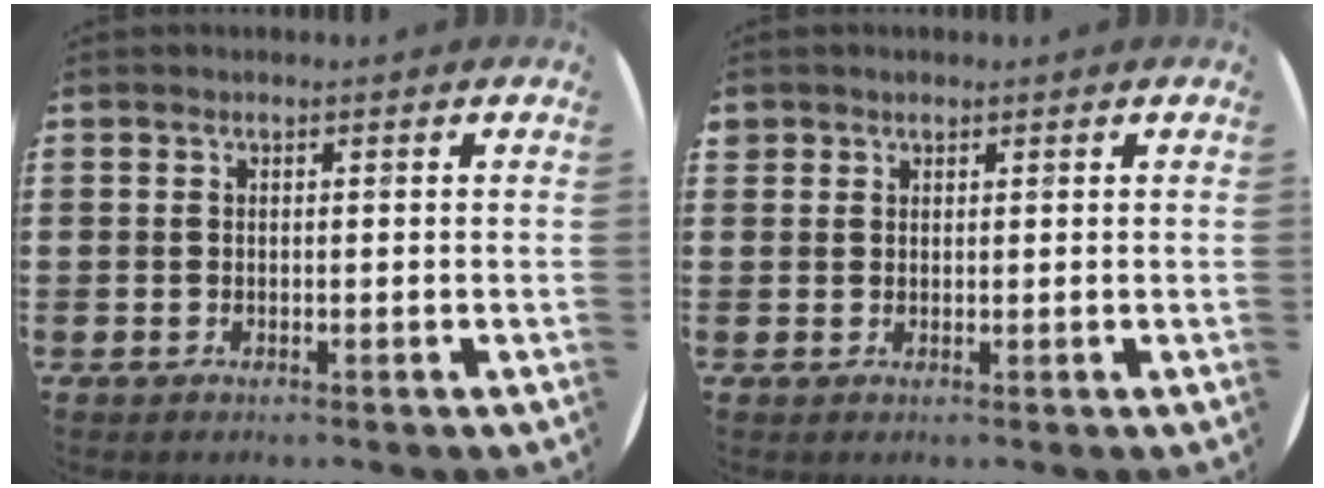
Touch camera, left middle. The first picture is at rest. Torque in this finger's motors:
{"motor_torque": [0.25, -0.15, -0.03, 0.01]}